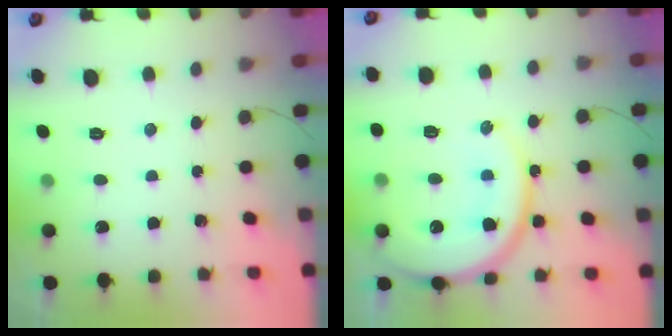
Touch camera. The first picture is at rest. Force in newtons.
{"total": 18.0, "press": 18.0, "slide": 1.7}